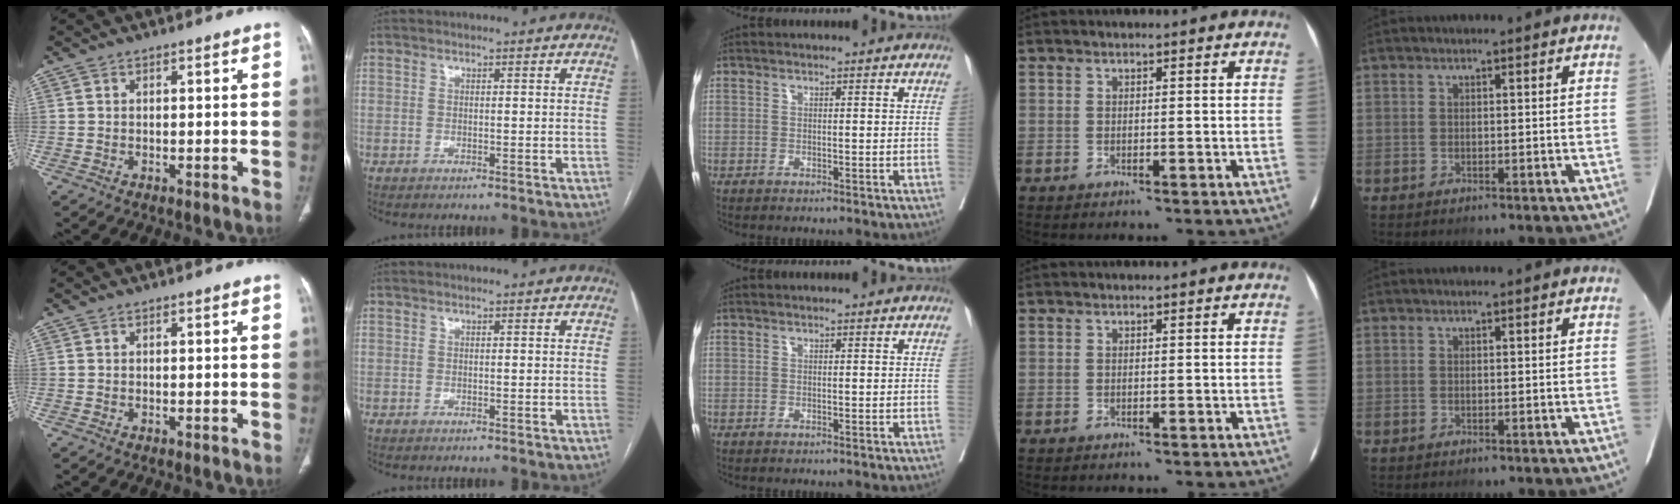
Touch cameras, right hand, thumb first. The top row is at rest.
{}